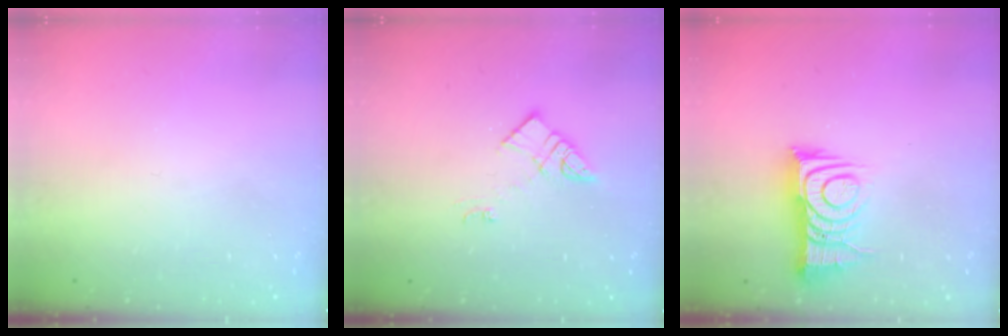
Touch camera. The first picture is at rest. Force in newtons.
{"total": 6.4, "press": 6.4, "slide": 0.6}
{"total": 10.6, "press": 10.6, "slide": 1.0}